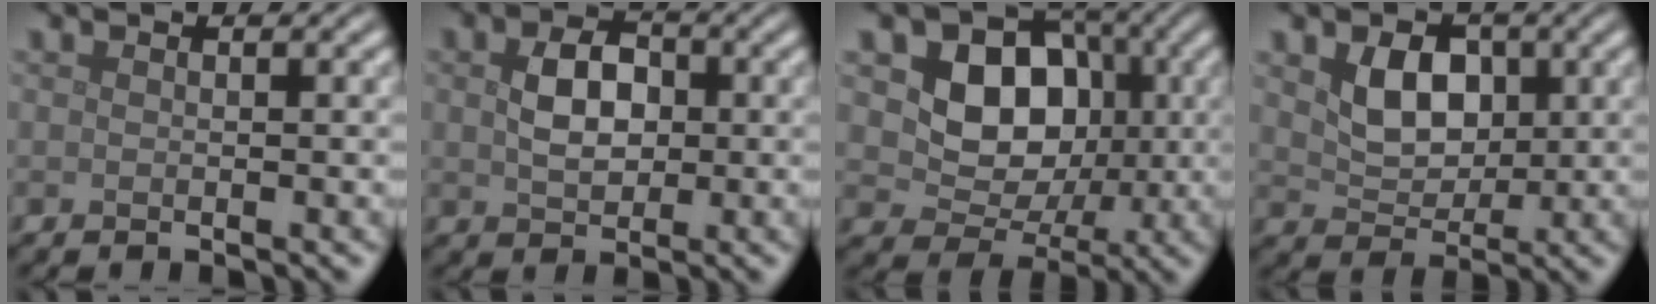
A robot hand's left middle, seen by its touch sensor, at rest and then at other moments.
{"total": 3.7, "force": [0.4, 2.6, 2.6], "torque": [-0.055, 0.003, 0.005]}
{"total": 7.5, "force": [1.0, 5.8, 4.6], "torque": [-0.064, -0.003, 0.008]}
{"total": 4.1, "force": [1.1, 3.0, 2.6], "torque": [-0.054, -0.004, 0.016]}